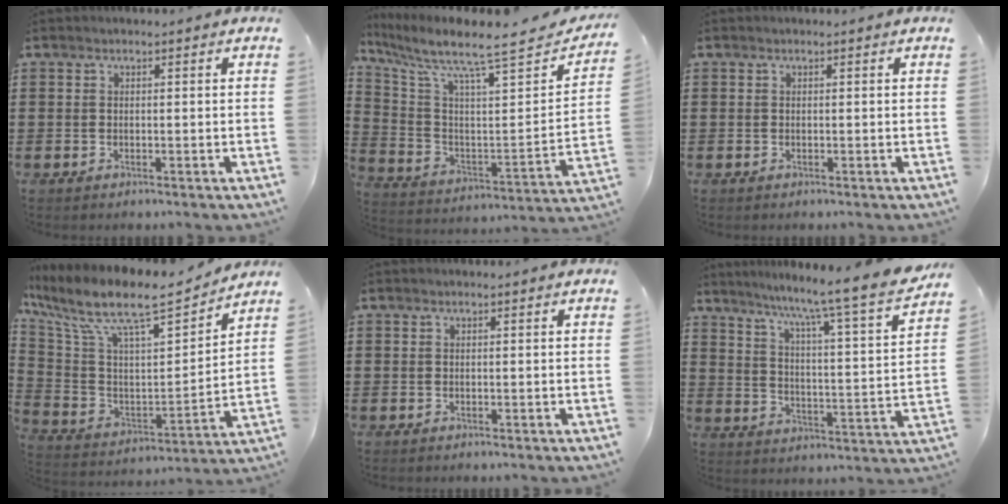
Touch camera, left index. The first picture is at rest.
{"total": 8.6, "force": [7.3, 0.6, 4.5], "torque": [-0.110, -0.071, 0.107]}
{"total": 0.0}
{"total": 10.7, "force": [8.1, 2.5, 6.5], "torque": [-0.152, -0.055, 0.133]}
{"total": 0.0}
{"total": 7.2, "force": [6.2, -1.4, 3.4], "torque": [-0.077, -0.066, 0.090]}